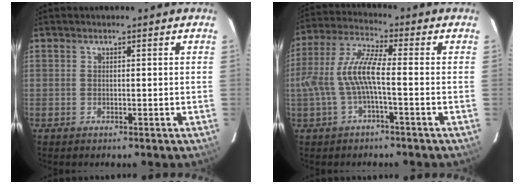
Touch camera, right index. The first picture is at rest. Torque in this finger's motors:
{"motor_torque": [0.87, -0.54, 0.71, 0.21]}